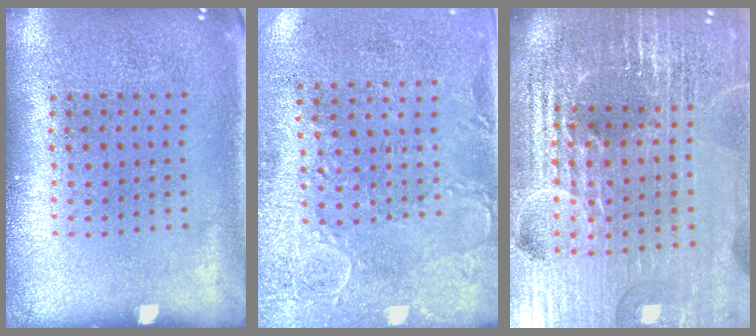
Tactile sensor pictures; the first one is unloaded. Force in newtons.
{"total": 2.9, "press": 2.3, "slide": 1.7}
{"total": 6.6, "press": 5.8, "slide": 3.2}